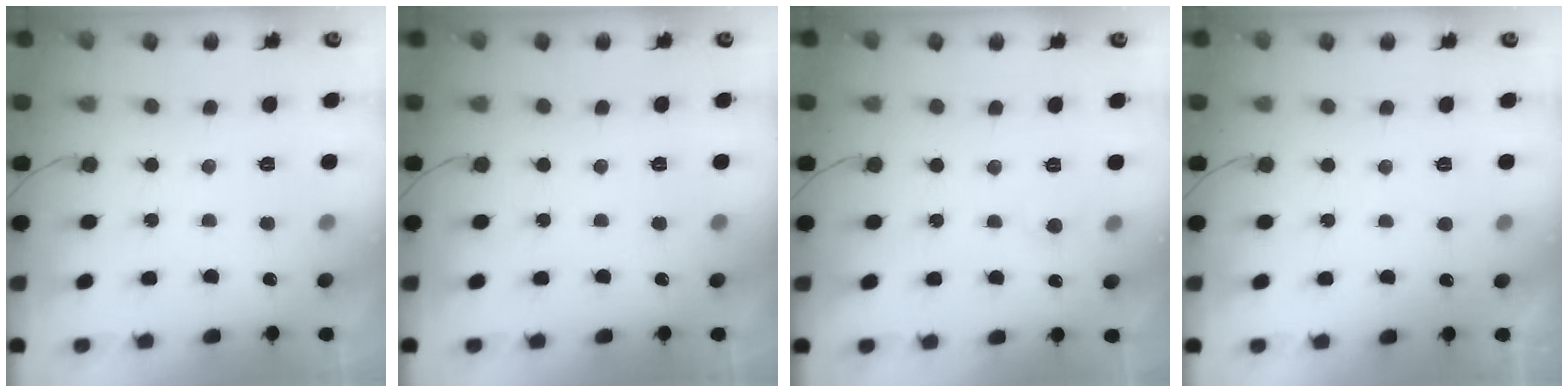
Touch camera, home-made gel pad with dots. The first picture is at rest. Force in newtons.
{"total": 0.0}
{"total": 4.3, "press": 4.2, "slide": 0.4}
{"total": 4.0, "press": 4.0, "slide": 0.2}